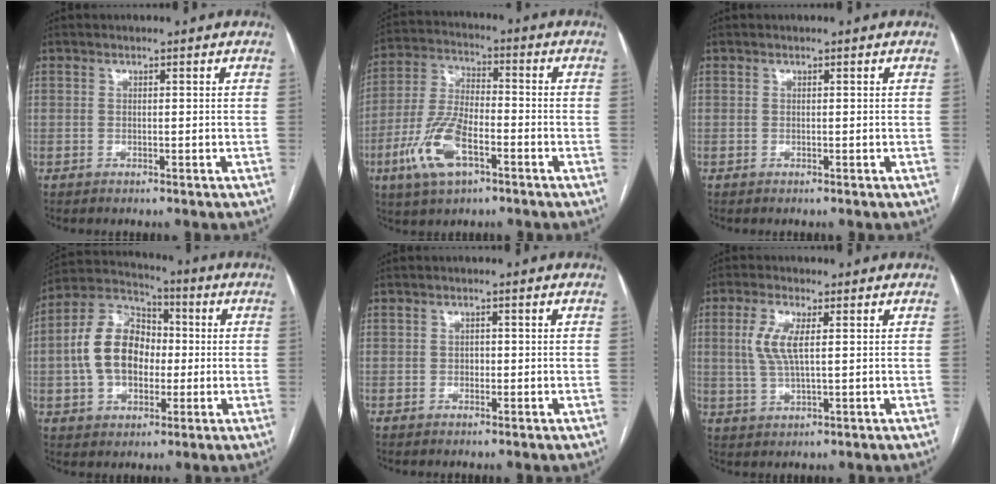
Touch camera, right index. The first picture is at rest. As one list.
[{"total": 11.8, "force": [-5.2, 4.6, 9.6], "torque": [-0.218, 0.000, -0.095]}, {"total": 0.0}, {"total": 12.7, "force": [-0.5, 8.8, 9.2], "torque": [-0.202, 0.039, -0.008]}, {"total": 1.0, "force": [-0.2, 0.8, 0.5], "torque": [-0.006, 0.004, -0.004]}, {"total": 5.5, "force": [1.2, 1.4, 5.2], "torque": [-0.122, 0.003, 0.027]}]